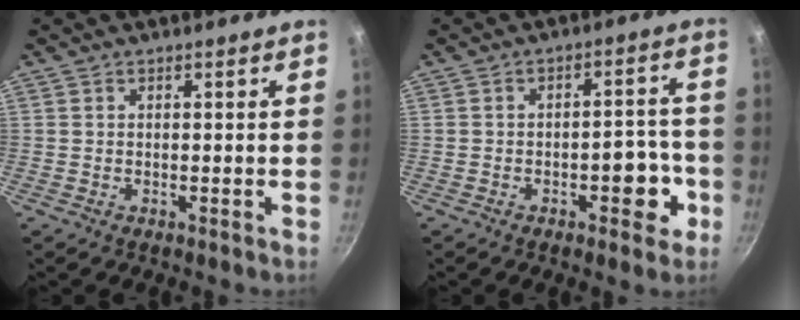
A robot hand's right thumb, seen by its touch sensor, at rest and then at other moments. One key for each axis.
{"total": 7.6, "fx": -3.0, "fy": 3.7, "fz": 5.9, "tx": -0.043, "ty": 0.029, "tz": -0.036}